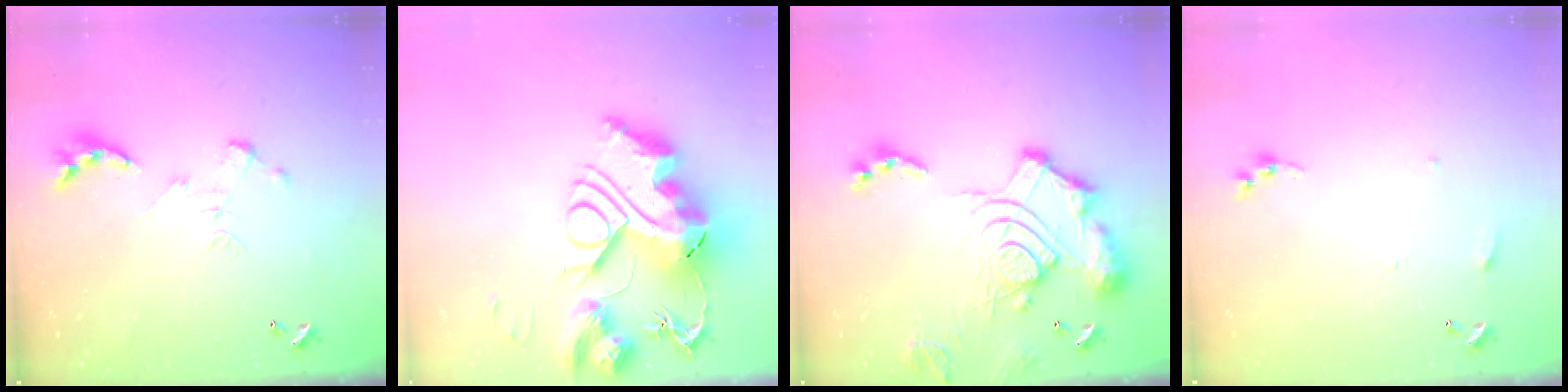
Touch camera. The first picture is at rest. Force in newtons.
{"total": 0.7, "press": 0.7, "slide": 0.0}
{"total": 20.2, "press": 20.0, "slide": 2.4}
{"total": 3.8, "press": 3.8, "slide": 0.5}